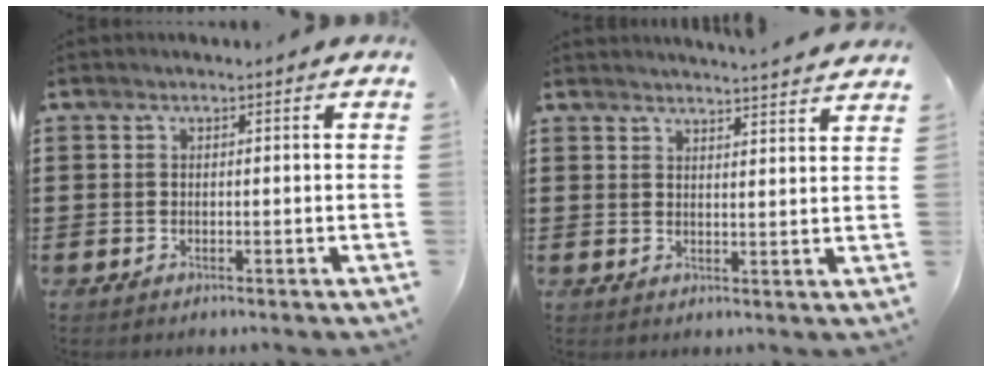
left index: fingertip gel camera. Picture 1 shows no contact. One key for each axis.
{"total": 3.1, "fx": 3.1, "fy": -0.6, "fz": 0.2, "tx": -0.013, "ty": -0.015, "tz": 0.056}